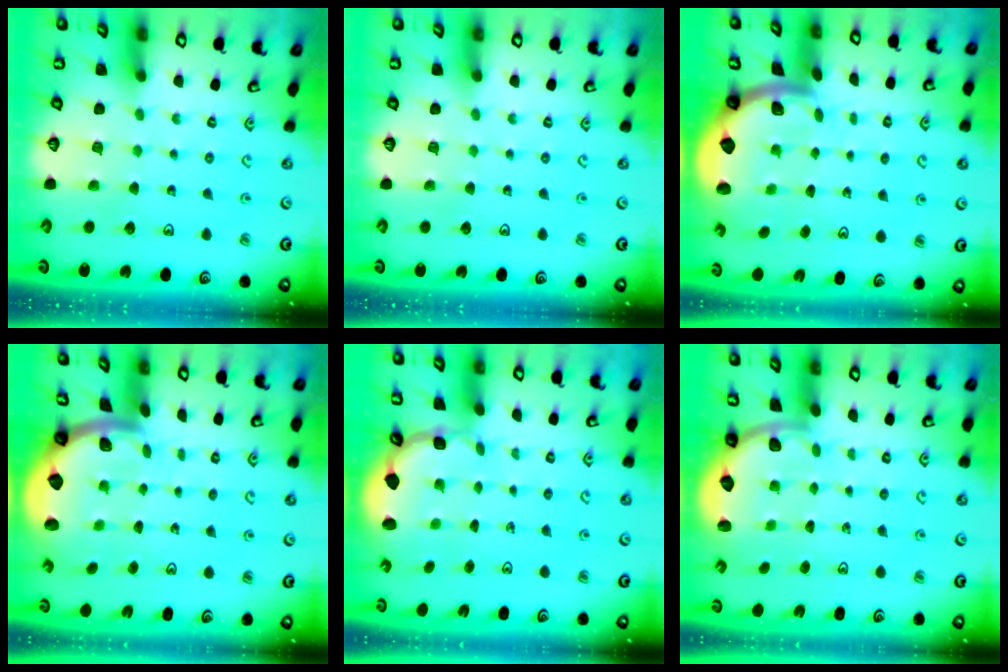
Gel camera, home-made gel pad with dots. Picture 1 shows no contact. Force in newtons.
{"total": 0.0}
{"total": 1.9, "press": 1.9, "slide": 0.3}
{"total": 1.9, "press": 1.9, "slide": 0.3}
{"total": 2.7, "press": 2.1, "slide": 1.7}
{"total": 2.2, "press": 2.1, "slide": 0.8}